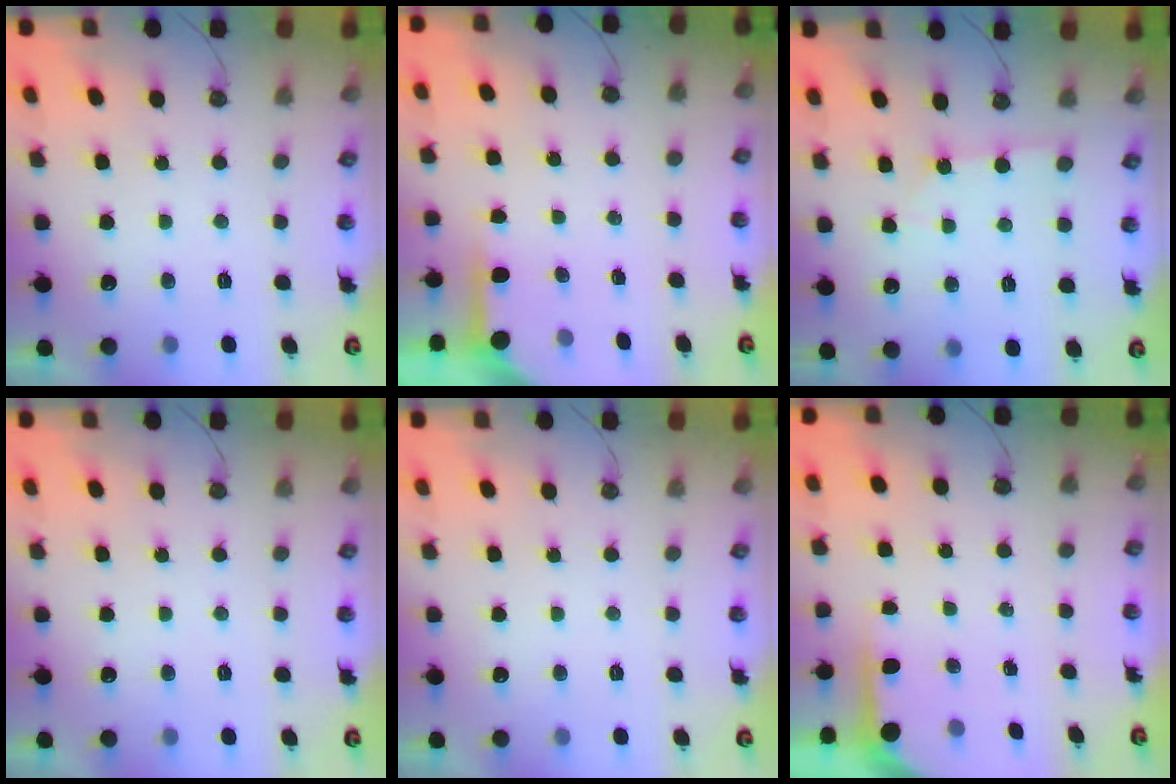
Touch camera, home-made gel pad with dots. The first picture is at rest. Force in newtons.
{"total": 3.9, "press": 3.9, "slide": 0.3}
{"total": 2.6, "press": 2.6, "slide": 0.3}
{"total": 0.0}
{"total": 0.0}
{"total": 3.6, "press": 3.6, "slide": 0.2}